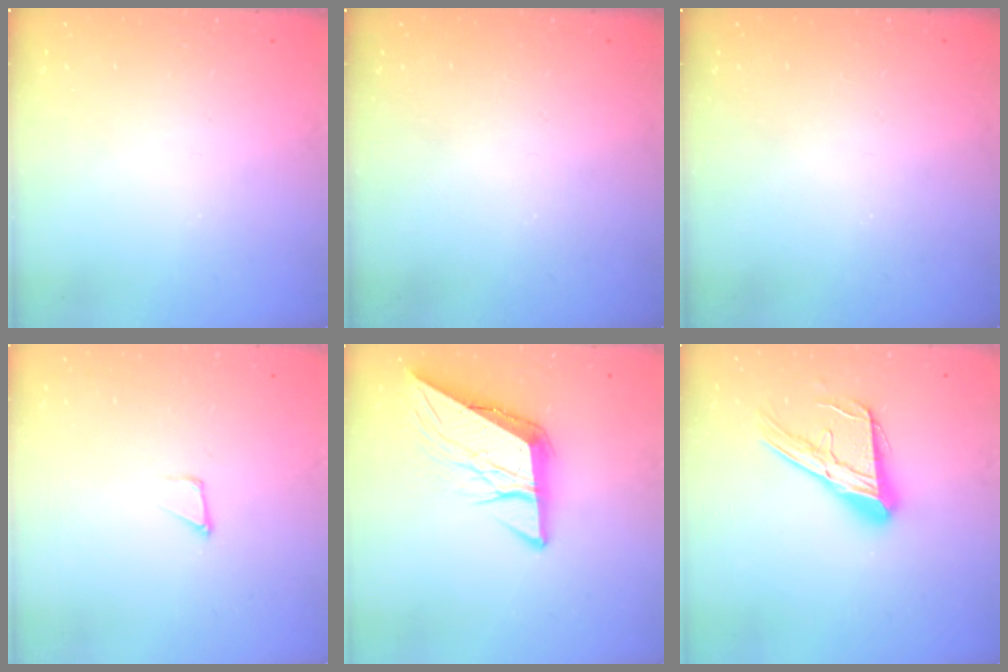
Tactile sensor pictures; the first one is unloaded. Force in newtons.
{"total": 0.0}
{"total": 0.0}
{"total": 1.2, "press": 1.2, "slide": 0.0}
{"total": 8.9, "press": 8.9, "slide": 0.9}
{"total": 15.7, "press": 15.7, "slide": 1.5}